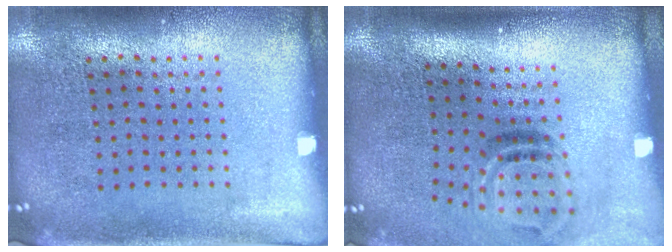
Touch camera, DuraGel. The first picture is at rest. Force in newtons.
{"total": 2.0, "press": 1.2, "slide": 1.6}